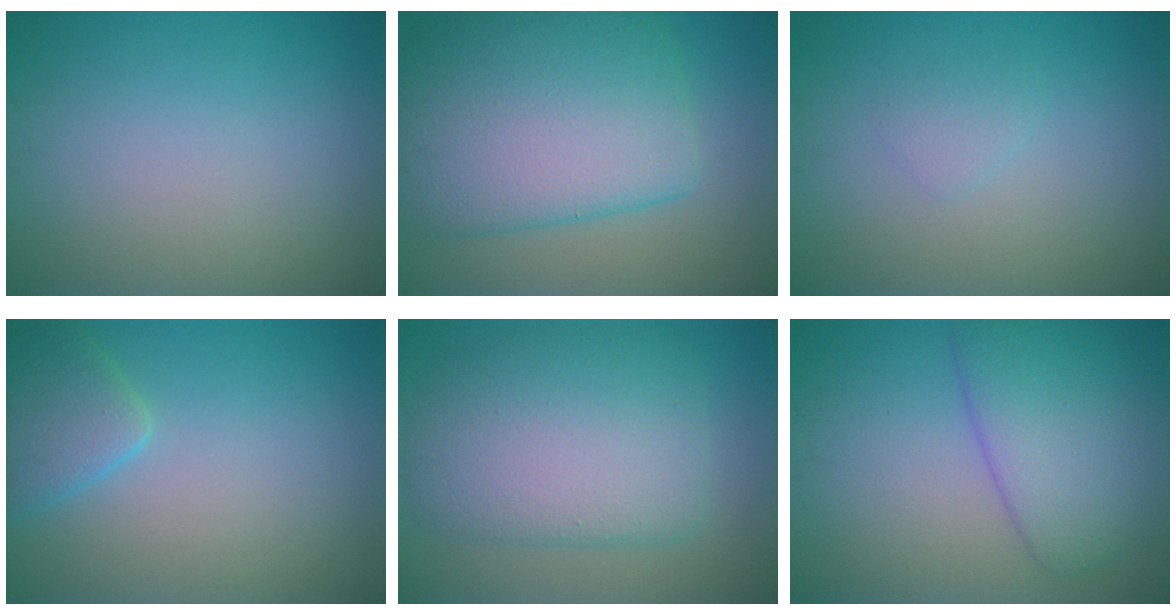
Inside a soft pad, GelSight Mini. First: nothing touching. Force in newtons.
{"total": 11.2, "press": 11.2, "slide": 0.4}
{"total": 0.9, "press": 0.9, "slide": 0.1}
{"total": 3.3, "press": 3.3, "slide": 0.3}
{"total": 8.5, "press": 8.4, "slide": 0.7}
{"total": 5.9, "press": 5.9, "slide": 0.4}